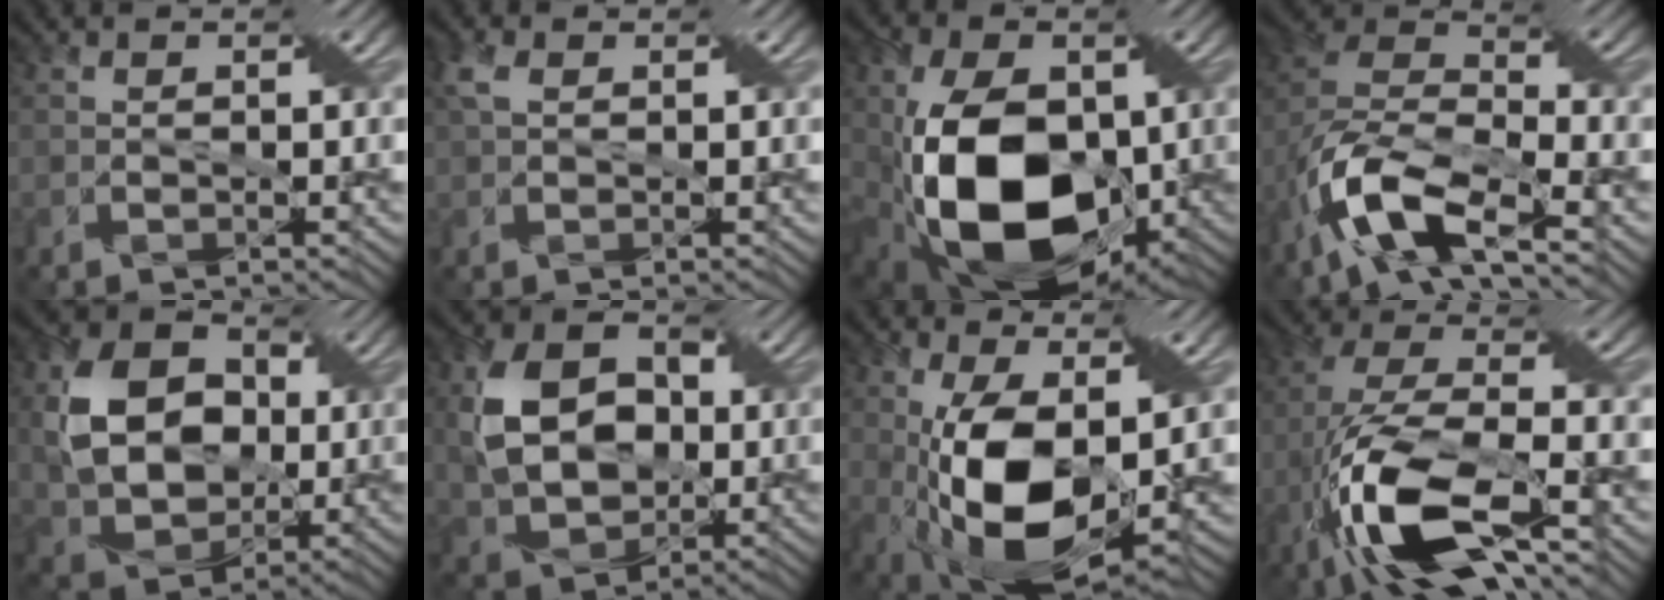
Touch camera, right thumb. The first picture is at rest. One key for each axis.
{"total": 3.5, "fx": 1.1, "fy": 2.0, "fz": 2.6, "tx": -0.071, "ty": 0.003, "tz": 0.014}
{"total": 16.9, "fx": -1.6, "fy": 10.9, "fz": 12.9, "tx": -0.264, "ty": -0.036, "tz": -0.022}
{"total": 12.4, "fx": -7.1, "fy": 4.4, "fz": 9.2, "tx": -0.205, "ty": -0.010, "tz": -0.147}
{"total": 11.5, "fx": 1.4, "fy": 8.4, "fz": 7.7, "tx": -0.173, "ty": -0.002, "tz": 0.030}
{"total": 10.4, "fx": 1.1, "fy": 7.2, "fz": 7.4, "tx": -0.168, "ty": 0.005, "tz": 0.026}
{"total": 13.5, "fx": -0.7, "fy": 6.2, "fz": 11.9, "tx": -0.251, "ty": -0.021, "tz": -0.012}
{"total": 14.4, "fx": -6.8, "fy": 4.2, "fz": 12.0, "tx": -0.270, "ty": -0.004, "tz": -0.133}